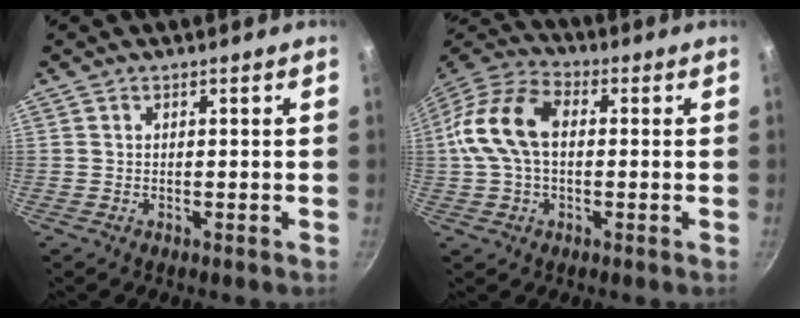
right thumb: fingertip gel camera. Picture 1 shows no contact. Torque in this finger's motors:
{"motor_torque": [1.42, 2.42, 1.13, -0.76, 0.23]}